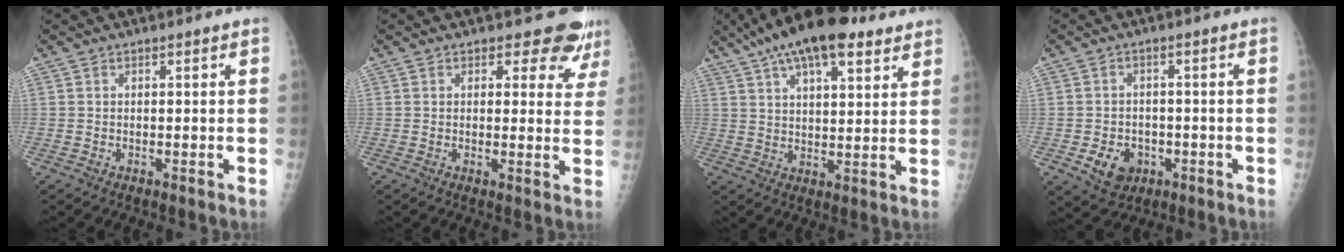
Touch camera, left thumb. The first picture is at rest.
{"total": 6.9, "force": [5.9, 3.3, 1.5], "torque": [0.025, -0.033, 0.050]}
{"total": 18.2, "force": [11.9, 6.9, 11.9], "torque": [-0.184, -0.007, 0.191]}
{"total": 6.0, "force": [-2.1, 4.8, 2.9], "torque": [-0.032, 0.010, -0.024]}